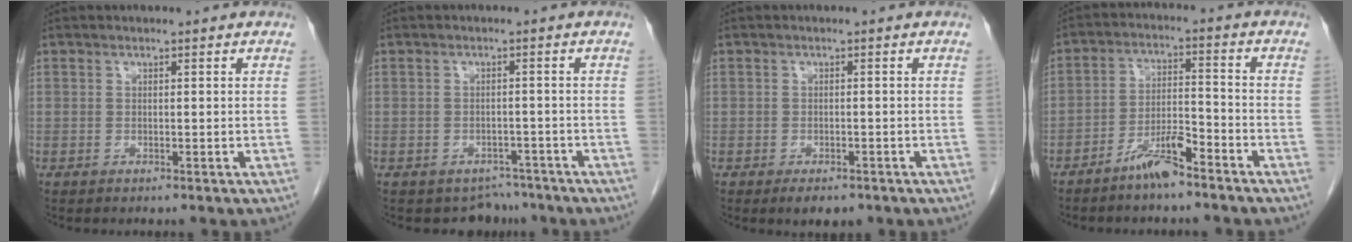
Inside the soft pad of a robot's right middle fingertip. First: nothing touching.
{"total": 3.9, "force": [-3.4, 1.9, -0.3], "torque": [0.009, 0.009, -0.045]}
{"total": 3.2, "force": [-2.2, 1.5, 1.7], "torque": [-0.024, -0.004, -0.024]}
{"total": 6.2, "force": [-4.8, 1.0, 3.8], "torque": [-0.075, 0.003, -0.091]}